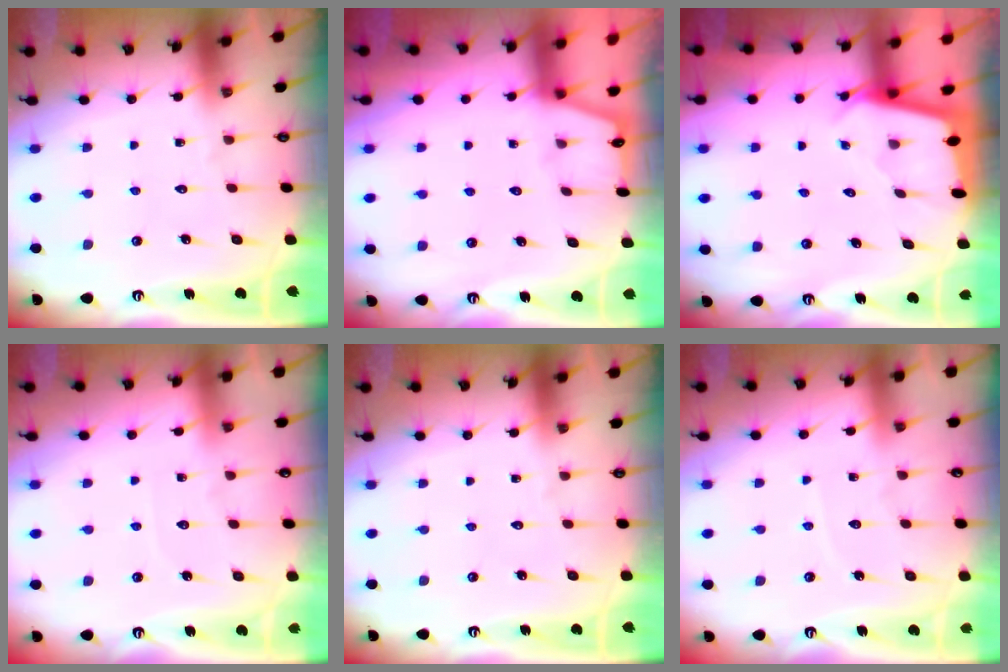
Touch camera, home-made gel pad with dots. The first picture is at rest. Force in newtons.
{"total": 0.8, "press": 0.7, "slide": 0.2}
{"total": 1.9, "press": 1.9, "slide": 0.1}
{"total": 2.4, "press": 2.4, "slide": 0.4}
{"total": 0.0}
{"total": 3.9, "press": 3.8, "slide": 0.3}